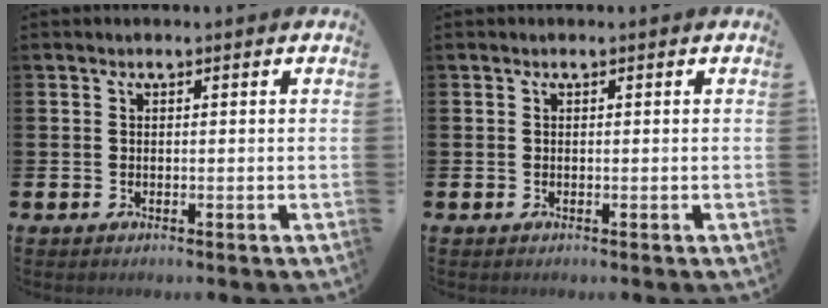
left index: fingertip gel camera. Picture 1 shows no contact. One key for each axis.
{"total": 0.0}